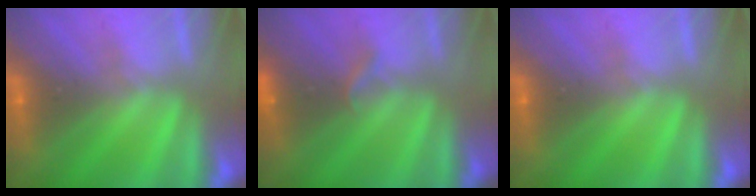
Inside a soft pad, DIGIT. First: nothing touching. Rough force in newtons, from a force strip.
{"total": 2.2}
{"total": 0.0}